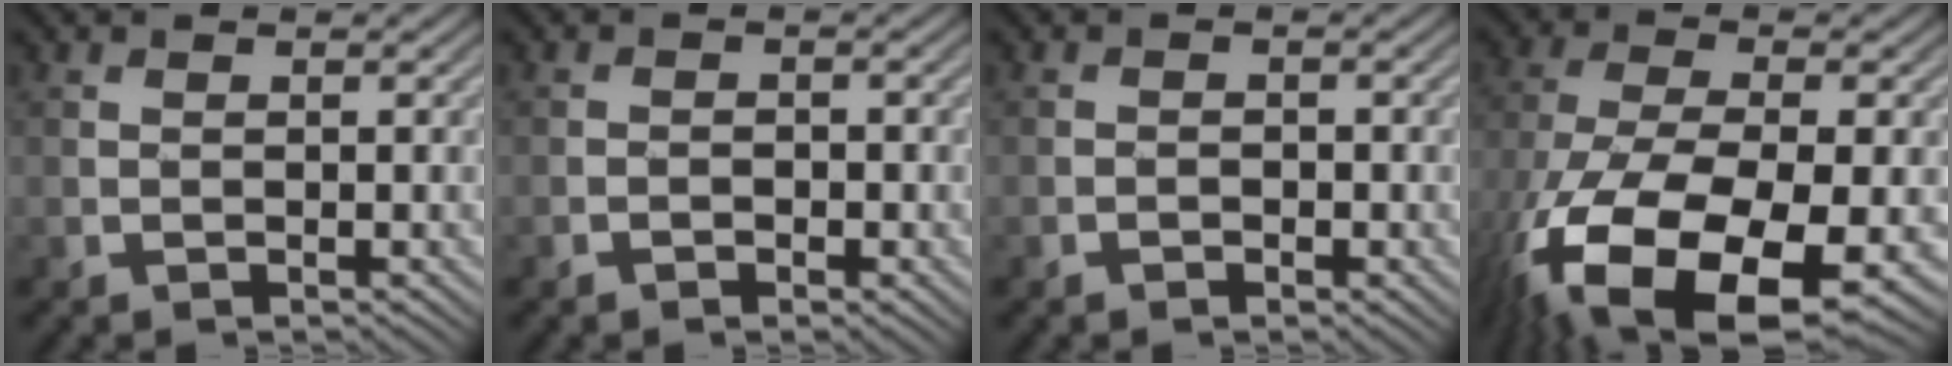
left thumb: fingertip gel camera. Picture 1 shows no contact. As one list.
[{"total": 1.3, "force": [-0.8, 0.8, 0.8], "torque": [-0.010, -0.001, -0.014]}, {"total": 1.0, "force": [-0.6, 0.6, 0.5], "torque": [-0.006, -0.001, -0.011]}, {"total": 18.0, "force": [-8.6, 8.2, 13.6], "torque": [-0.317, -0.055, -0.135]}]